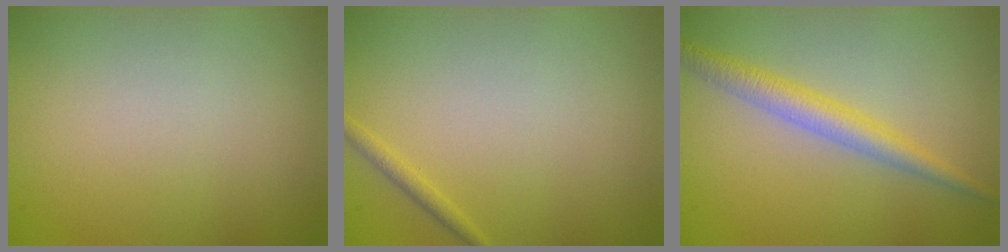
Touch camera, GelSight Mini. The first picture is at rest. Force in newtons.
{"total": 0.9, "press": 0.9, "slide": 0.1}
{"total": 2.9, "press": 2.9, "slide": 0.0}